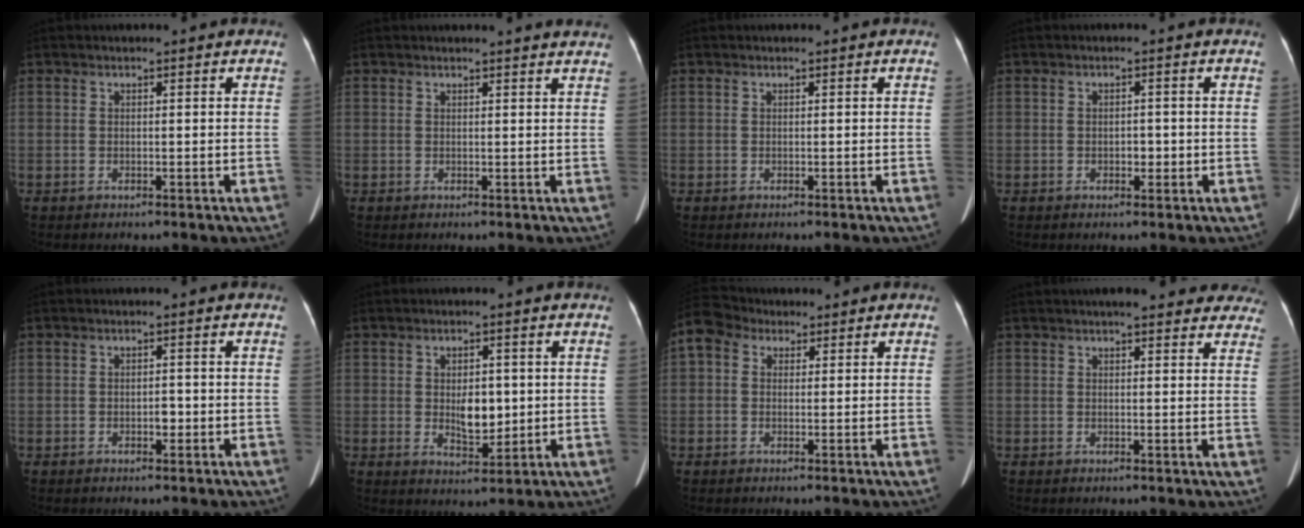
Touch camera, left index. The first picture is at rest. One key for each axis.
{"total": 5.0, "fx": 4.8, "fy": 0.4, "fz": 1.2, "tx": -0.011, "ty": 0.002, "tz": 0.036}
{"total": 0.0}
{"total": 1.6, "fx": -0.5, "fy": 1.0, "fz": 1.2, "tx": -0.018, "ty": 0.002, "tz": -0.004}
{"total": 1.5, "fx": -0.6, "fy": 0.8, "fz": 1.2, "tx": -0.019, "ty": 0.002, "tz": -0.006}
{"total": 5.2, "fx": 0.2, "fy": 2.6, "fz": 4.4, "tx": -0.074, "ty": -0.004, "tz": 0.012}
{"total": 5.6, "fx": 2.0, "fy": 4.6, "fz": 2.5, "tx": -0.058, "ty": 0.034, "tz": 0.036}
{"total": 15.9, "fx": 14.1, "fy": 3.7, "fz": 6.4, "tx": -0.050, "ty": 0.012, "tz": 0.151}